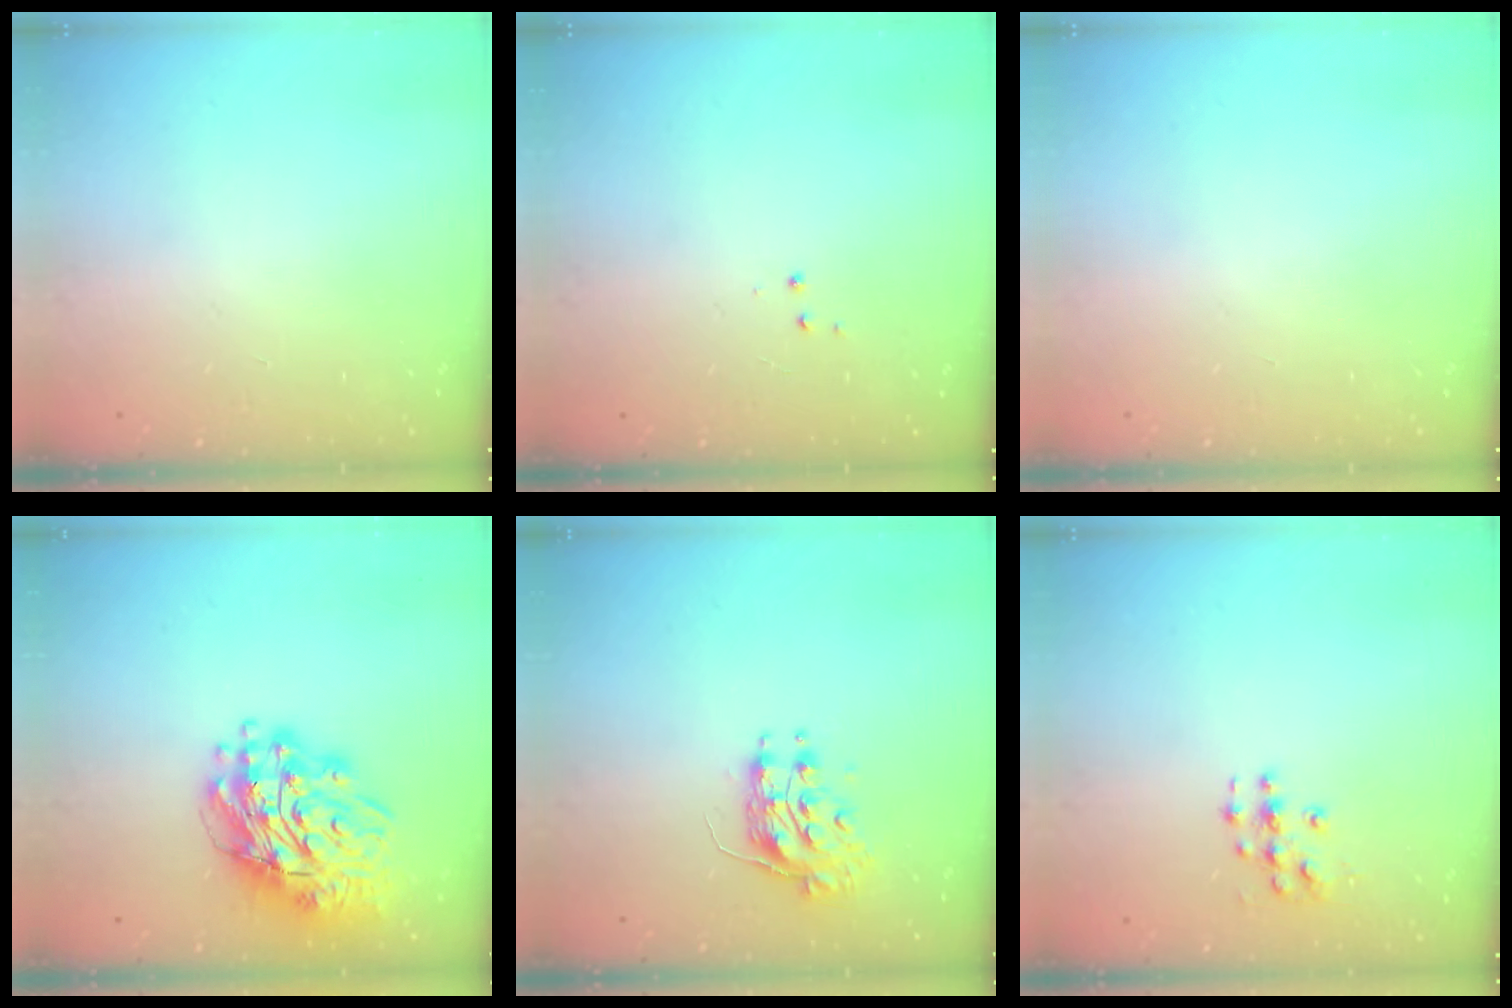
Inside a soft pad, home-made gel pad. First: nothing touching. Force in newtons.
{"total": 2.9, "press": 2.8, "slide": 0.4}
{"total": 0.0}
{"total": 18.5, "press": 18.3, "slide": 3.0}
{"total": 8.7, "press": 8.7, "slide": 0.4}
{"total": 4.2, "press": 4.2, "slide": 0.1}